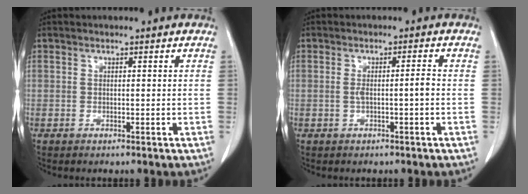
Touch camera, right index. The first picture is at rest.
{"total": 2.6, "force": [-0.4, 0.0, 2.5], "torque": [-0.047, 0.005, -0.005]}